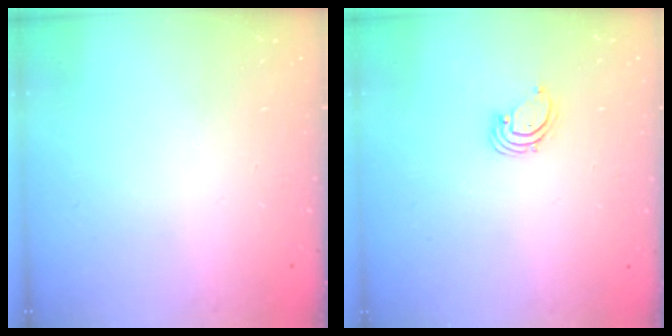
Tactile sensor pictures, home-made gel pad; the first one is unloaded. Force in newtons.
{"total": 1.6, "press": 1.6, "slide": 0.1}